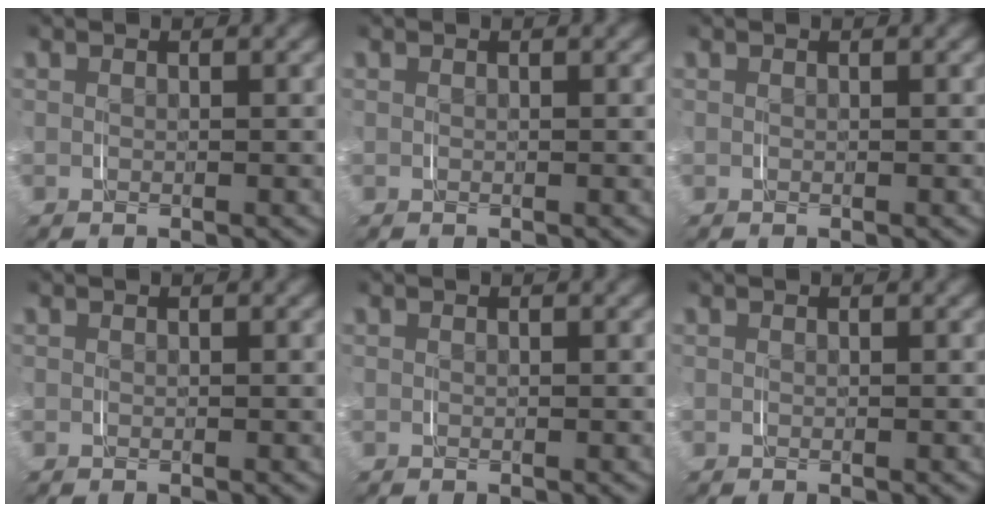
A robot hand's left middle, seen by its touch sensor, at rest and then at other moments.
{"total": 0.0}
{"total": 0.0}
{"total": 0.0}
{"total": 0.0}
{"total": 0.0}